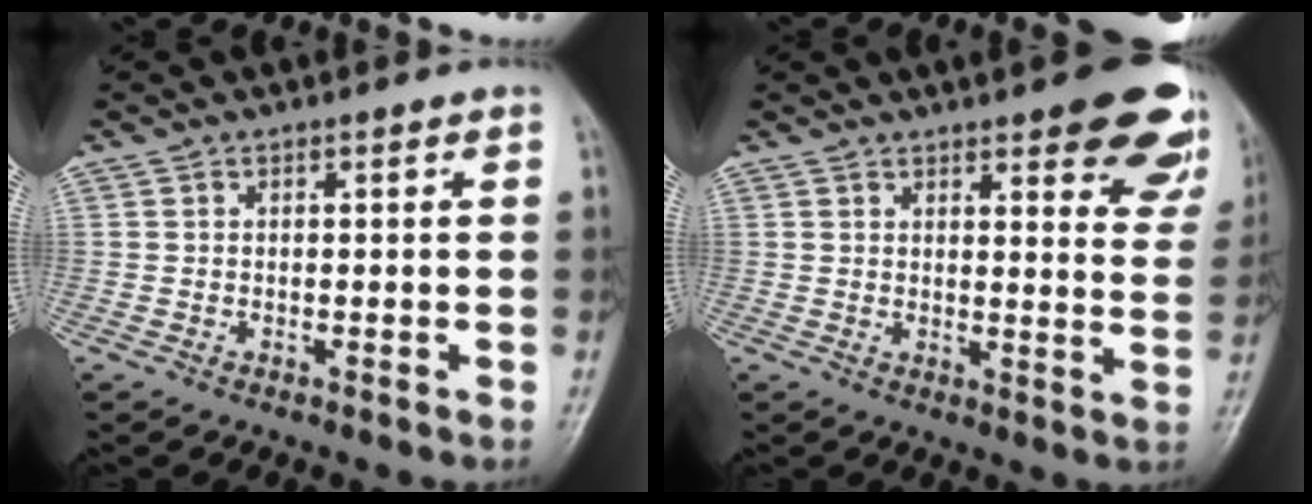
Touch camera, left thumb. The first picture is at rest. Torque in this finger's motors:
{"motor_torque": [1.94, 1.16, 1.30, -1.31, 0.02]}